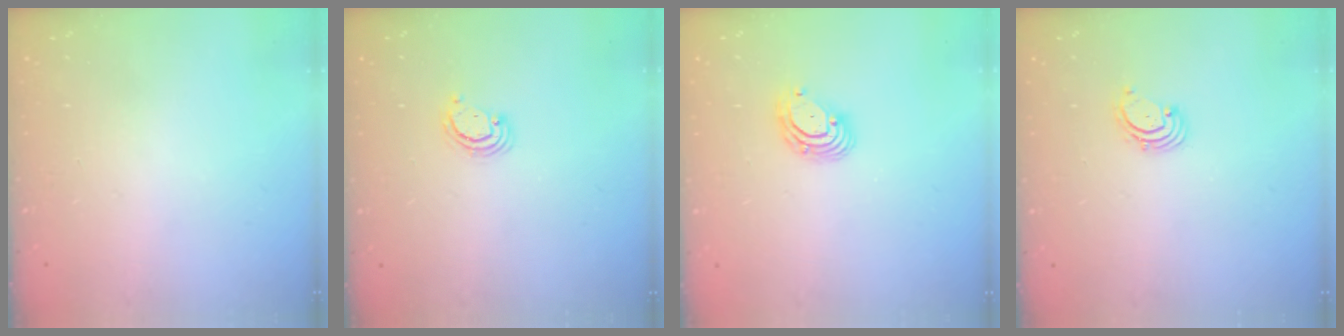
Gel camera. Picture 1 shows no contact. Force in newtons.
{"total": 2.5, "press": 2.5, "slide": 0.3}
{"total": 5.8, "press": 5.7, "slide": 0.8}
{"total": 1.6, "press": 1.6, "slide": 0.2}